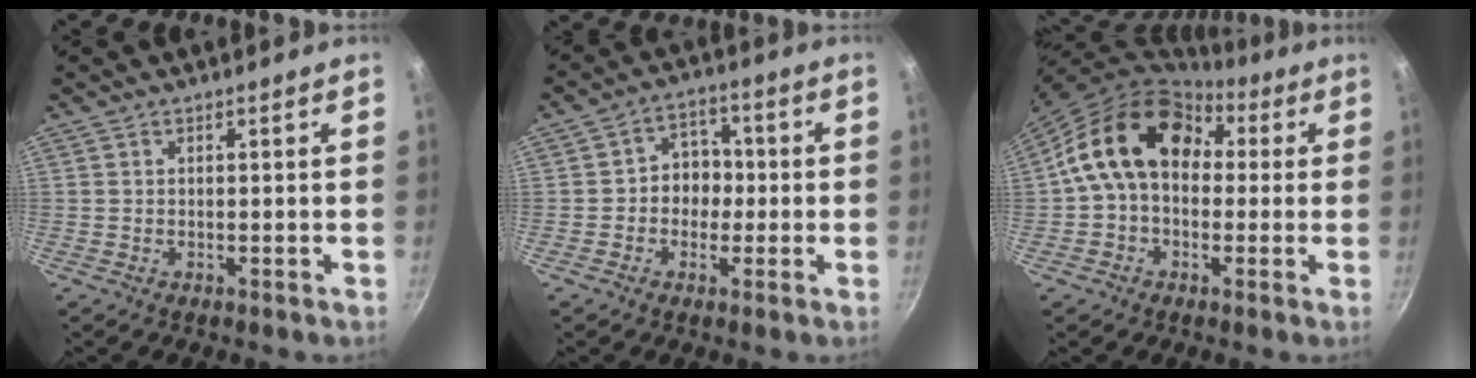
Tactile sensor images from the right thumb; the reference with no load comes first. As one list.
[{"total": 6.7, "force": [-0.7, 5.8, 3.3], "torque": [0.004, 0.021, -0.018]}, {"total": 16.6, "force": [2.7, 12.2, 10.9], "torque": [-0.151, 0.034, 0.029]}]